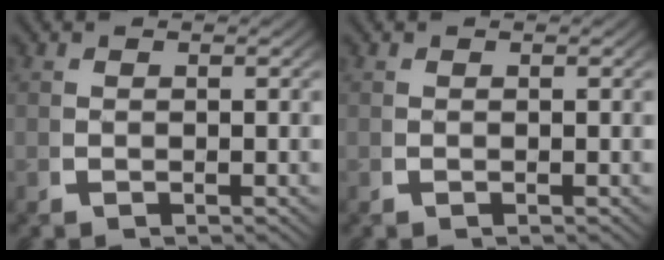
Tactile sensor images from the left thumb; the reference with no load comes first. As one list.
[{"total": 0.0}]